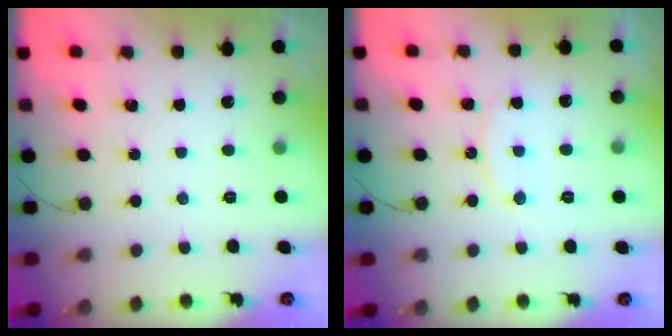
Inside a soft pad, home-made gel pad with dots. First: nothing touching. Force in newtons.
{"total": 8.8, "press": 8.8, "slide": 0.6}